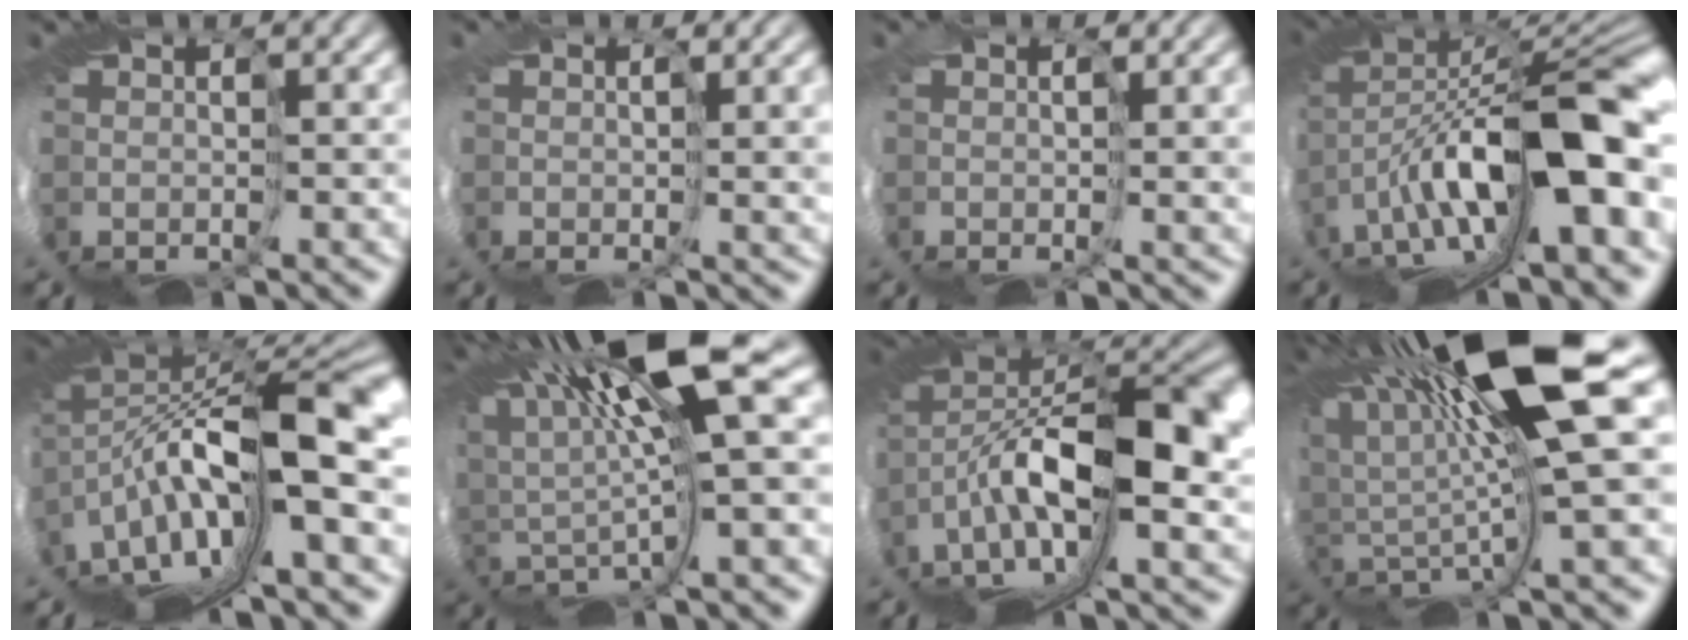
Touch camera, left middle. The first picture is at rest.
{"total": 3.5, "force": [0.8, 1.5, 3.1], "torque": [-0.066, 0.000, 0.020]}
{"total": 3.0, "force": [1.0, 1.2, 2.5], "torque": [-0.063, -0.001, 0.020]}
{"total": 11.1, "force": [-0.7, 3.9, 10.4], "torque": [-0.179, 0.018, -0.006]}
{"total": 12.6, "force": [0.5, 3.9, 11.9], "torque": [-0.214, -0.013, 0.022]}
{"total": 9.0, "force": [5.2, -0.8, 7.3], "torque": [-0.139, 0.011, 0.086]}
{"total": 11.4, "force": [0.7, 4.8, 10.4], "torque": [-0.209, 0.017, 0.014]}
{"total": 11.5, "force": [6.4, 0.3, 9.5], "torque": [-0.192, 0.001, 0.112]}